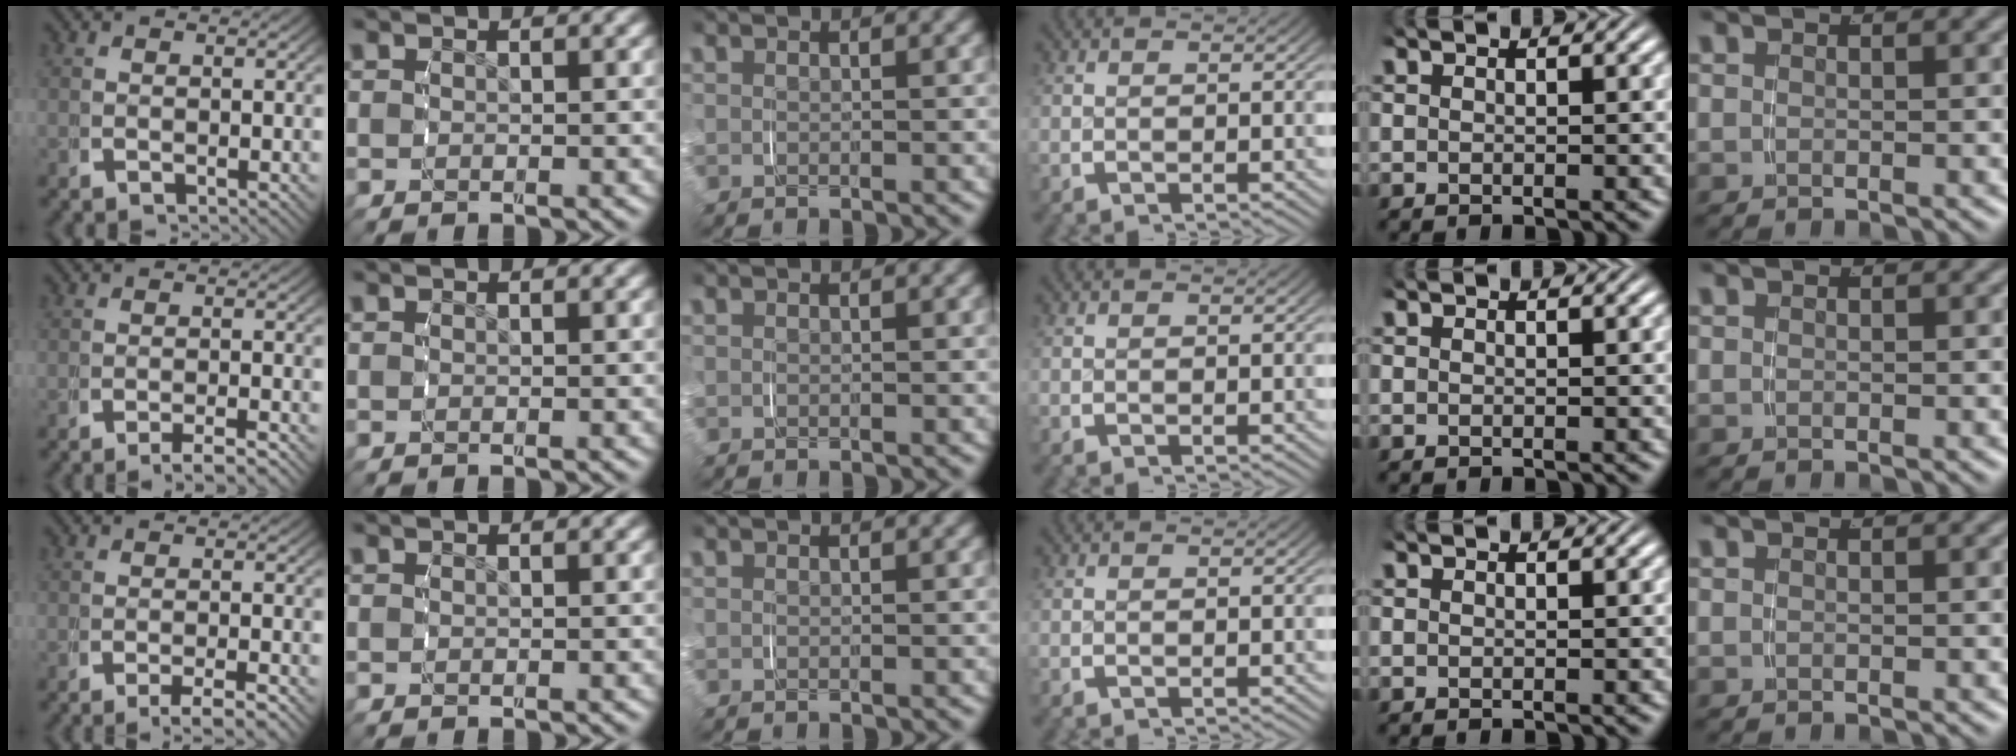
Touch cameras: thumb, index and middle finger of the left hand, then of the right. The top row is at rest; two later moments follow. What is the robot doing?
{"motion": "grasp_and_lifting", "object": "measuring cup"}